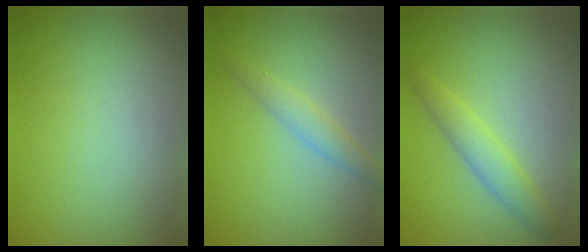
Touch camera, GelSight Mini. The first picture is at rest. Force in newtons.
{"total": 1.9, "press": 1.9, "slide": 0.1}
{"total": 2.5, "press": 2.5, "slide": 0.1}